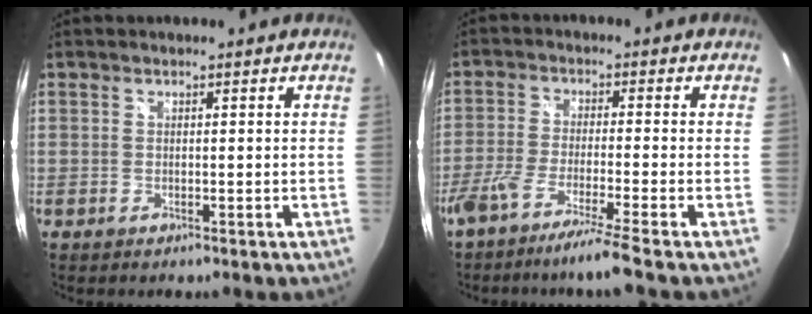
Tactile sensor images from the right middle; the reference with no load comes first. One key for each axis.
{"total": 8.7, "fx": -6.9, "fy": -1.3, "fz": 5.1, "tx": -0.110, "ty": -0.021, "tz": -0.123}